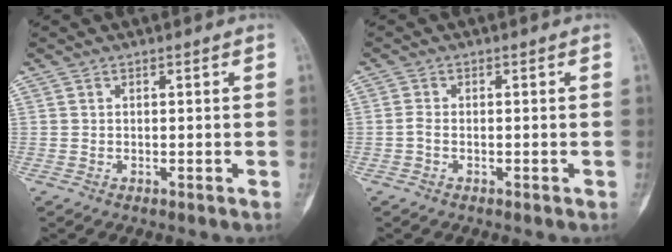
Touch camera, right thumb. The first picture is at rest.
{"total": 1.4, "force": [-0.5, 0.9, 1.0], "torque": [-0.019, 0.001, -0.016]}